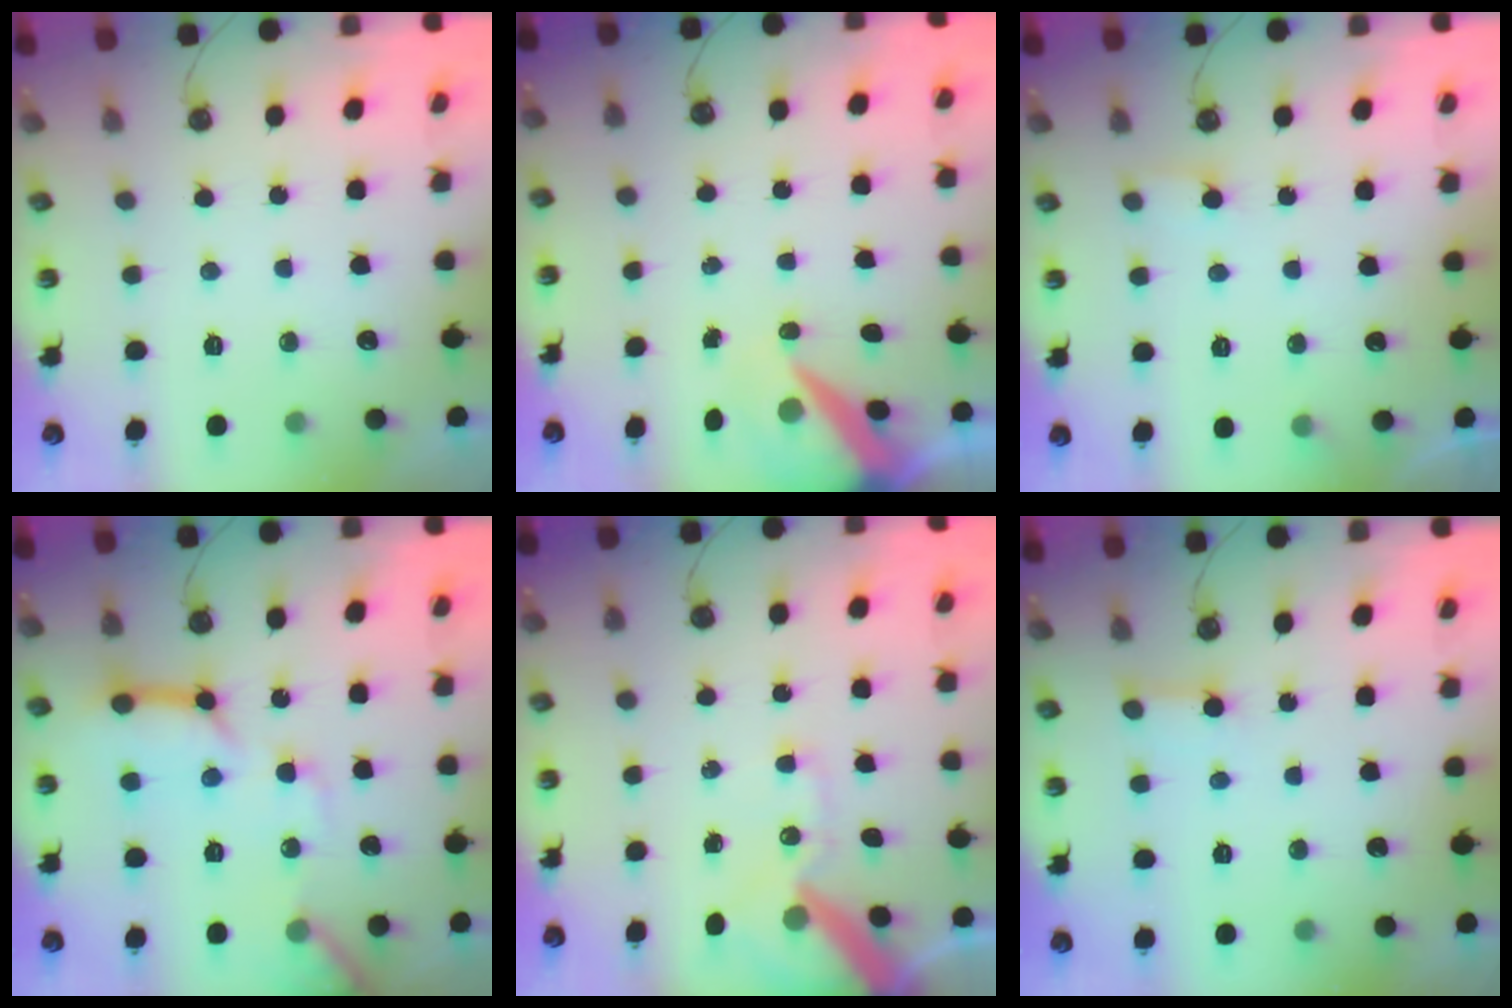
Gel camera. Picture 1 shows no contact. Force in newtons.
{"total": 8.4, "press": 8.3, "slide": 1.0}
{"total": 5.6, "press": 5.6, "slide": 0.4}
{"total": 16.1, "press": 16.0, "slide": 1.8}
{"total": 12.7, "press": 12.5, "slide": 1.8}
{"total": 2.4, "press": 2.4, "slide": 0.1}